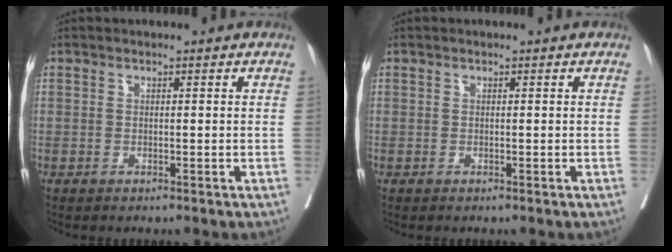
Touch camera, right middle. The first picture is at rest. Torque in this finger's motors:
{"motor_torque": [0.00, 0.00, 0.00, 0.00]}